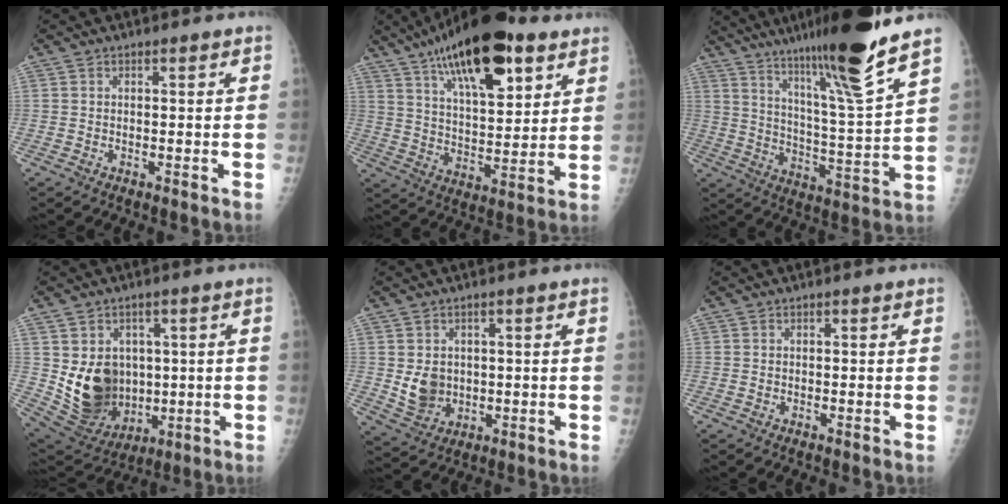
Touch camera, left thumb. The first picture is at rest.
{"total": 22.8, "force": [12.5, 9.0, 16.9], "torque": [-0.252, -0.028, 0.206]}
{"total": 20.3, "force": [14.8, -0.1, 13.9], "torque": [-0.210, -0.077, 0.239]}
{"total": 14.4, "force": [0.7, 11.5, 8.5], "torque": [-0.106, -0.014, 0.045]}
{"total": 6.1, "force": [0.3, 5.1, 3.3], "torque": [-0.035, -0.008, 0.022]}
{"total": 0.0}